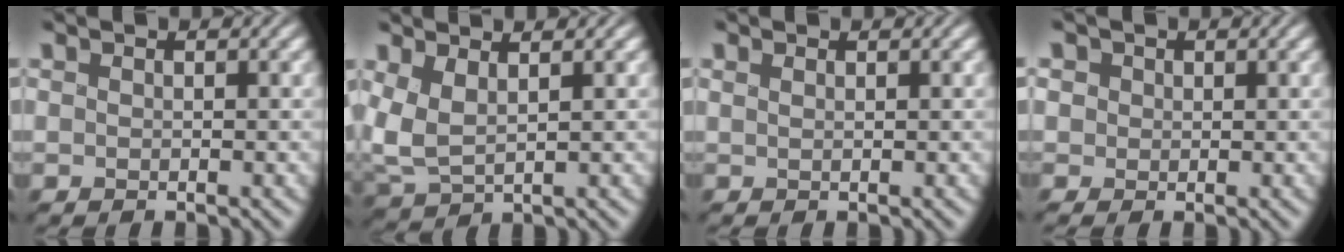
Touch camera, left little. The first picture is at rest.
{"total": 3.8, "force": [1.3, 1.9, 3.0], "torque": [-0.075, 0.001, 0.029]}
{"total": 0.0}
{"total": 1.8, "force": [0.6, 1.6, 0.6], "torque": [-0.017, 0.004, 0.010]}